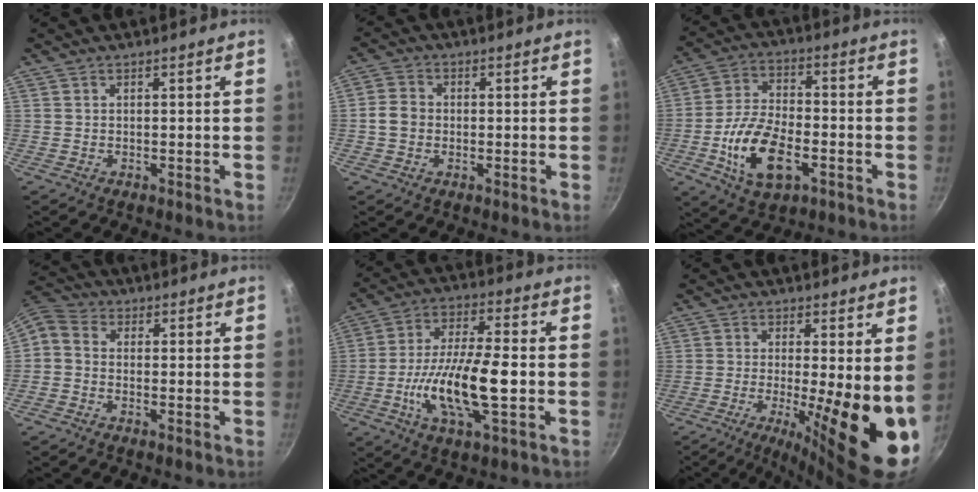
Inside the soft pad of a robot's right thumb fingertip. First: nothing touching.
{"total": 4.2, "force": [-0.5, 3.6, 2.2], "torque": [-0.032, 0.012, -0.017]}
{"total": 14.5, "force": [-4.6, 7.7, 11.4], "torque": [-0.208, 0.024, -0.085]}
{"total": 4.1, "force": [-0.9, 3.2, 2.5], "torque": [-0.057, 0.030, -0.035]}
{"total": 15.9, "force": [-3.2, 5.1, 14.7], "torque": [-0.267, 0.023, -0.064]}
{"total": 15.6, "force": [-2.1, 3.7, 15.0], "torque": [-0.202, -0.025, -0.025]}